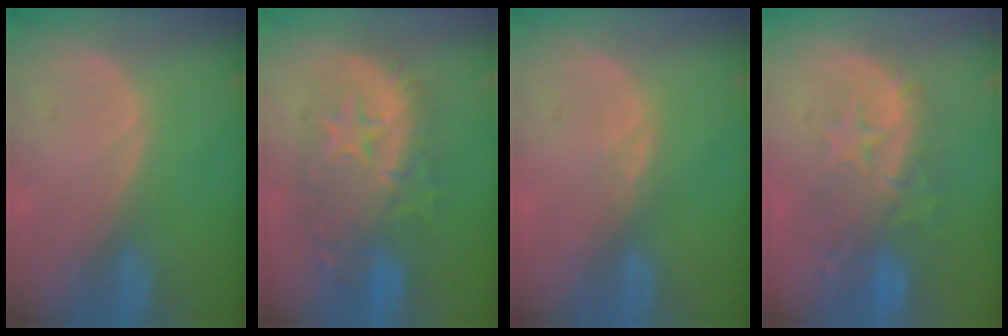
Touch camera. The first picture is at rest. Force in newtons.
{"total": 10.3, "press": 10.2, "slide": 0.7}
{"total": 1.4, "press": 1.4, "slide": 0.3}
{"total": 9.9, "press": 8.7, "slide": 4.7}